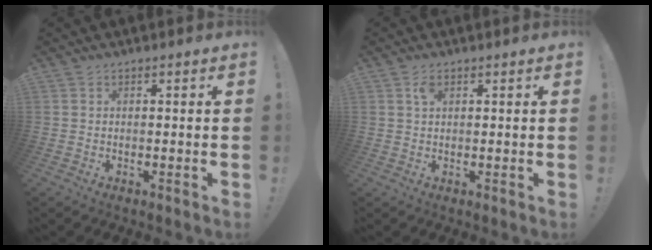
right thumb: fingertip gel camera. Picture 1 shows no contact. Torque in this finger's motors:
{"motor_torque": [-0.21, 0.55, 0.24, 0.06, 0.00]}